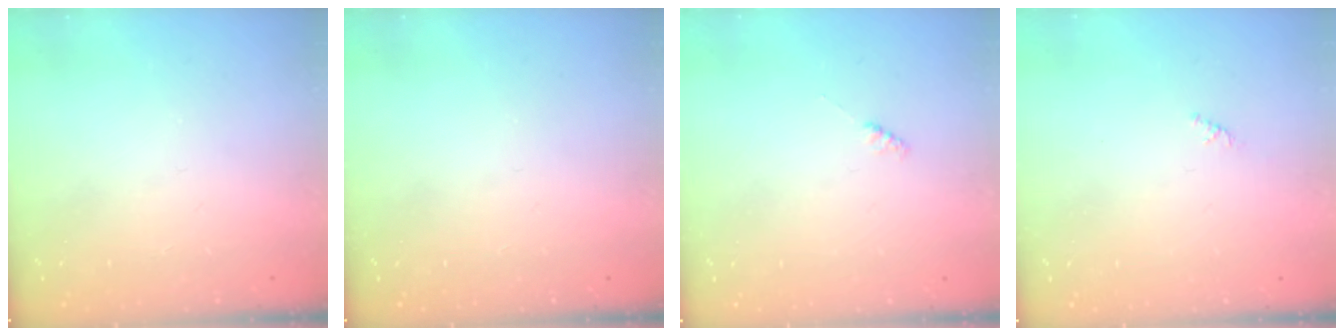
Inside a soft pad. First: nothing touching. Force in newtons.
{"total": 0.0}
{"total": 1.9, "press": 1.9, "slide": 0.3}
{"total": 0.8, "press": 0.7, "slide": 0.4}